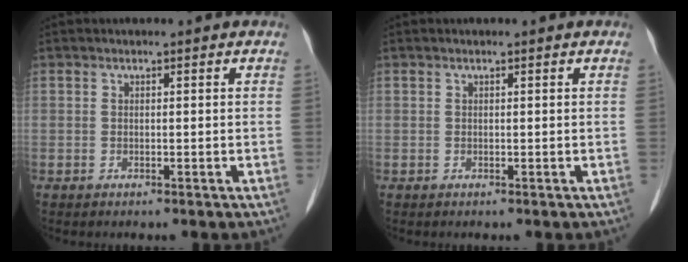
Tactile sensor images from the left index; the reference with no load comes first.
{"total": 0.0}